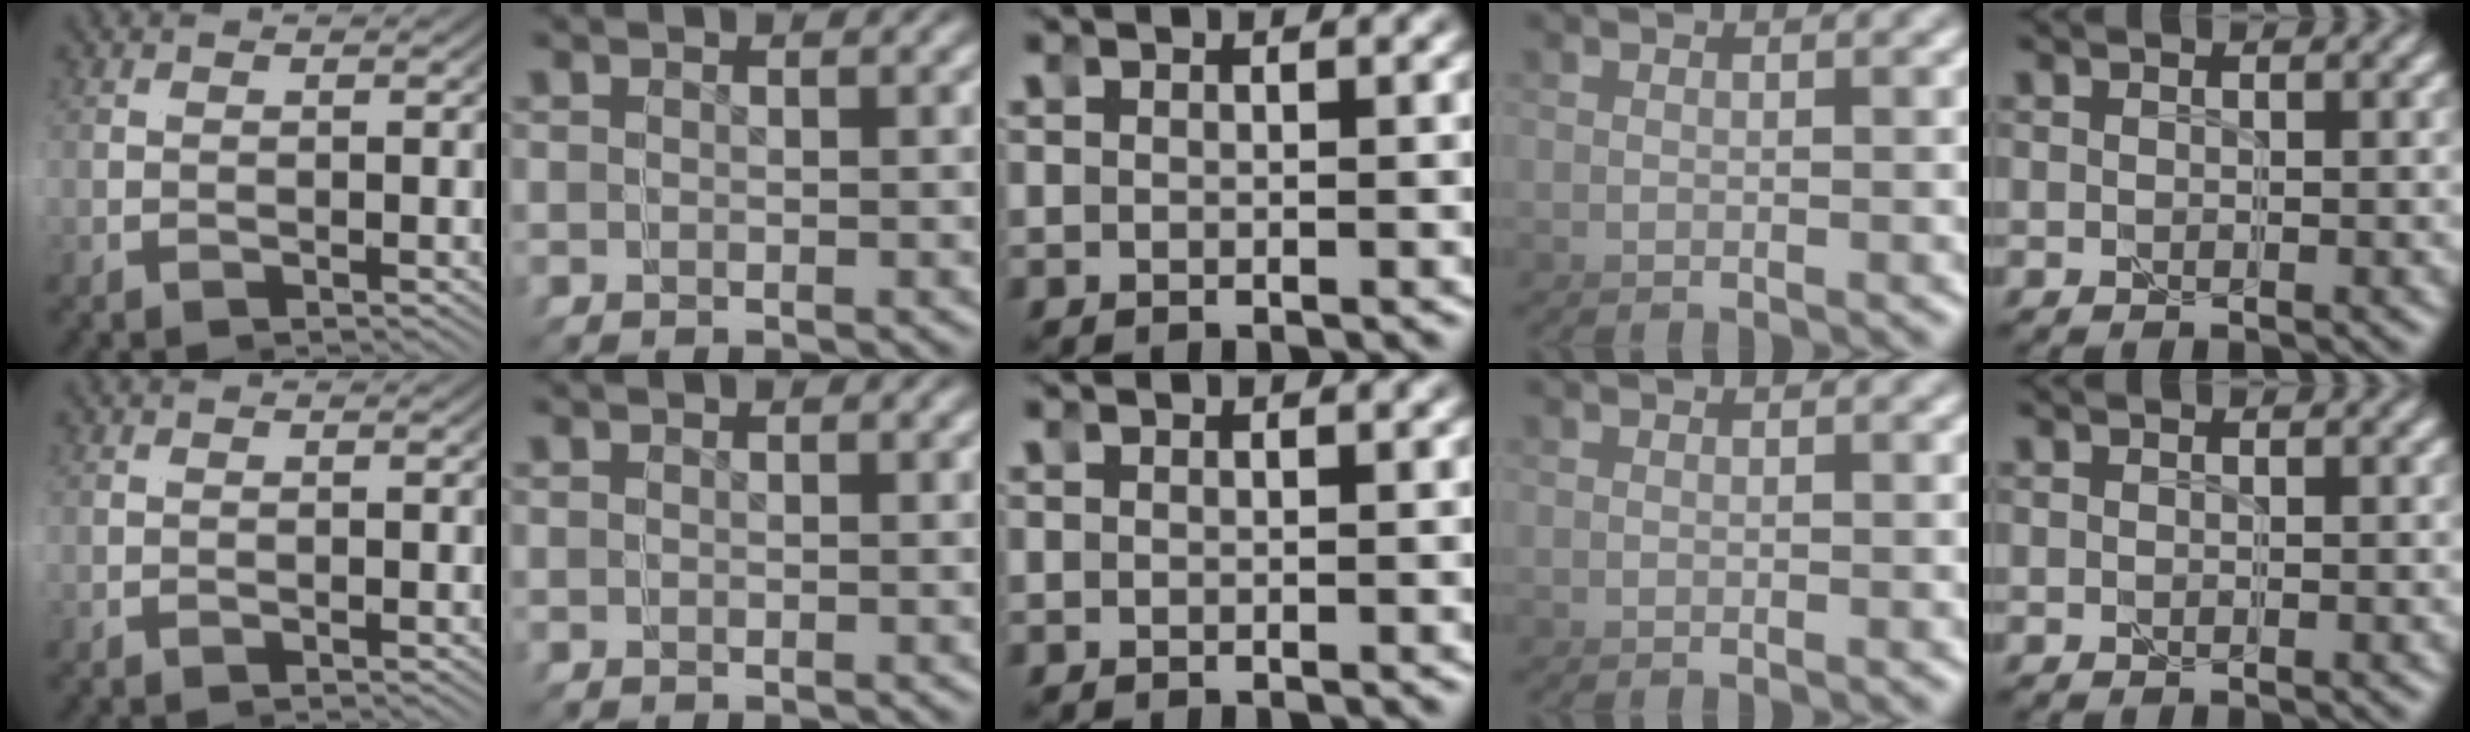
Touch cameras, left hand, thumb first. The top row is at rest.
{}